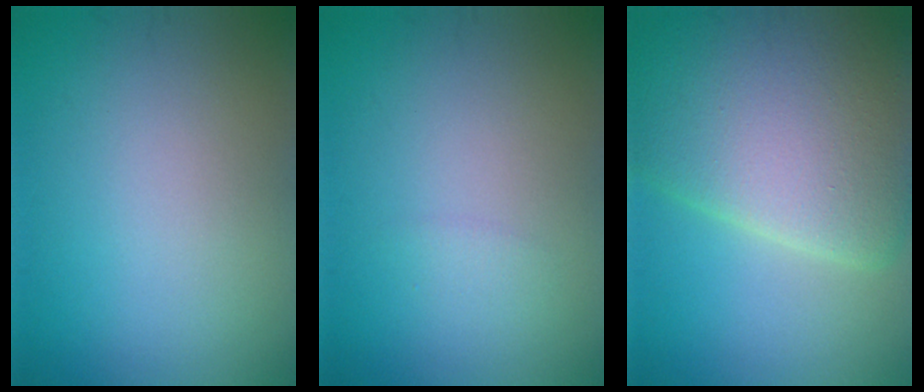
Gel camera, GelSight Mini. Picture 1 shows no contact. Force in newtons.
{"total": 0.8, "press": 0.8, "slide": 0.1}
{"total": 12.8, "press": 12.8, "slide": 0.4}